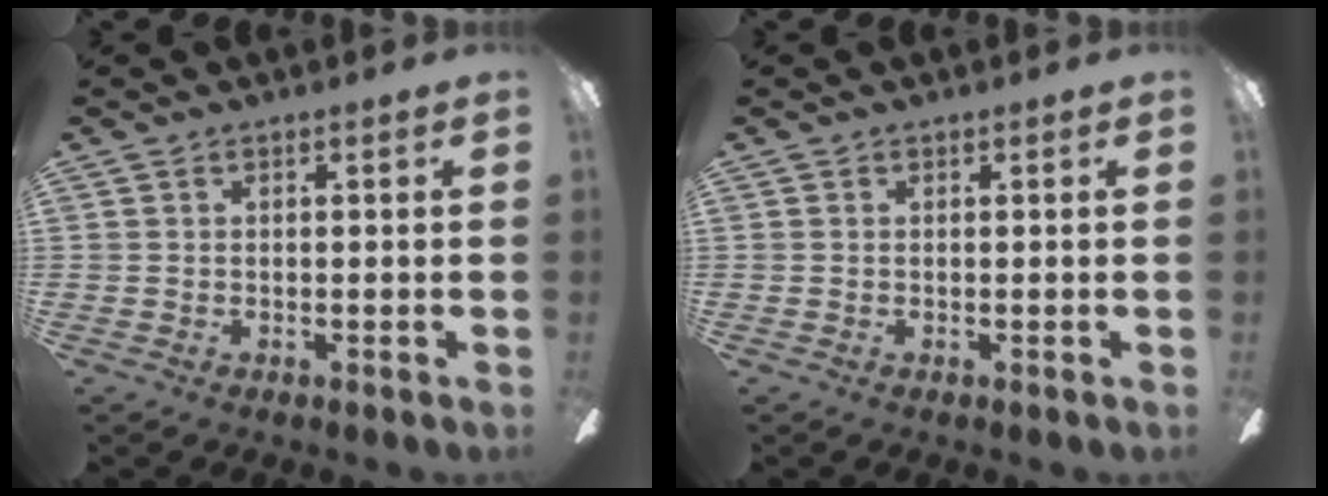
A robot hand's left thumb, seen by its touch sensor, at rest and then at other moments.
{"total": 0.0}